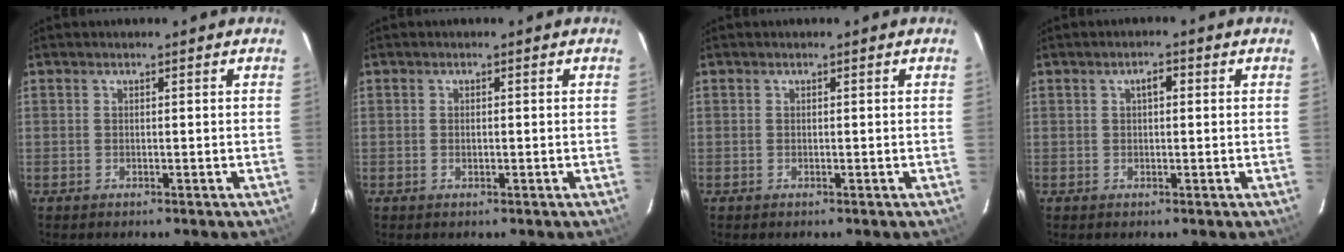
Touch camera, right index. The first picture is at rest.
{"total": 0.6, "force": [-0.1, 0.4, 0.5], "torque": [-0.007, 0.000, -0.002]}
{"total": 0.0}
{"total": 1.9, "force": [0.5, 1.0, 1.6], "torque": [-0.026, 0.009, 0.008]}